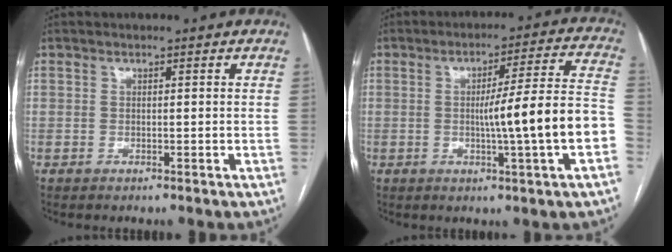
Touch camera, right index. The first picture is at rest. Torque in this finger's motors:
{"motor_torque": [0.69, 0.17, 0.59, 0.15]}